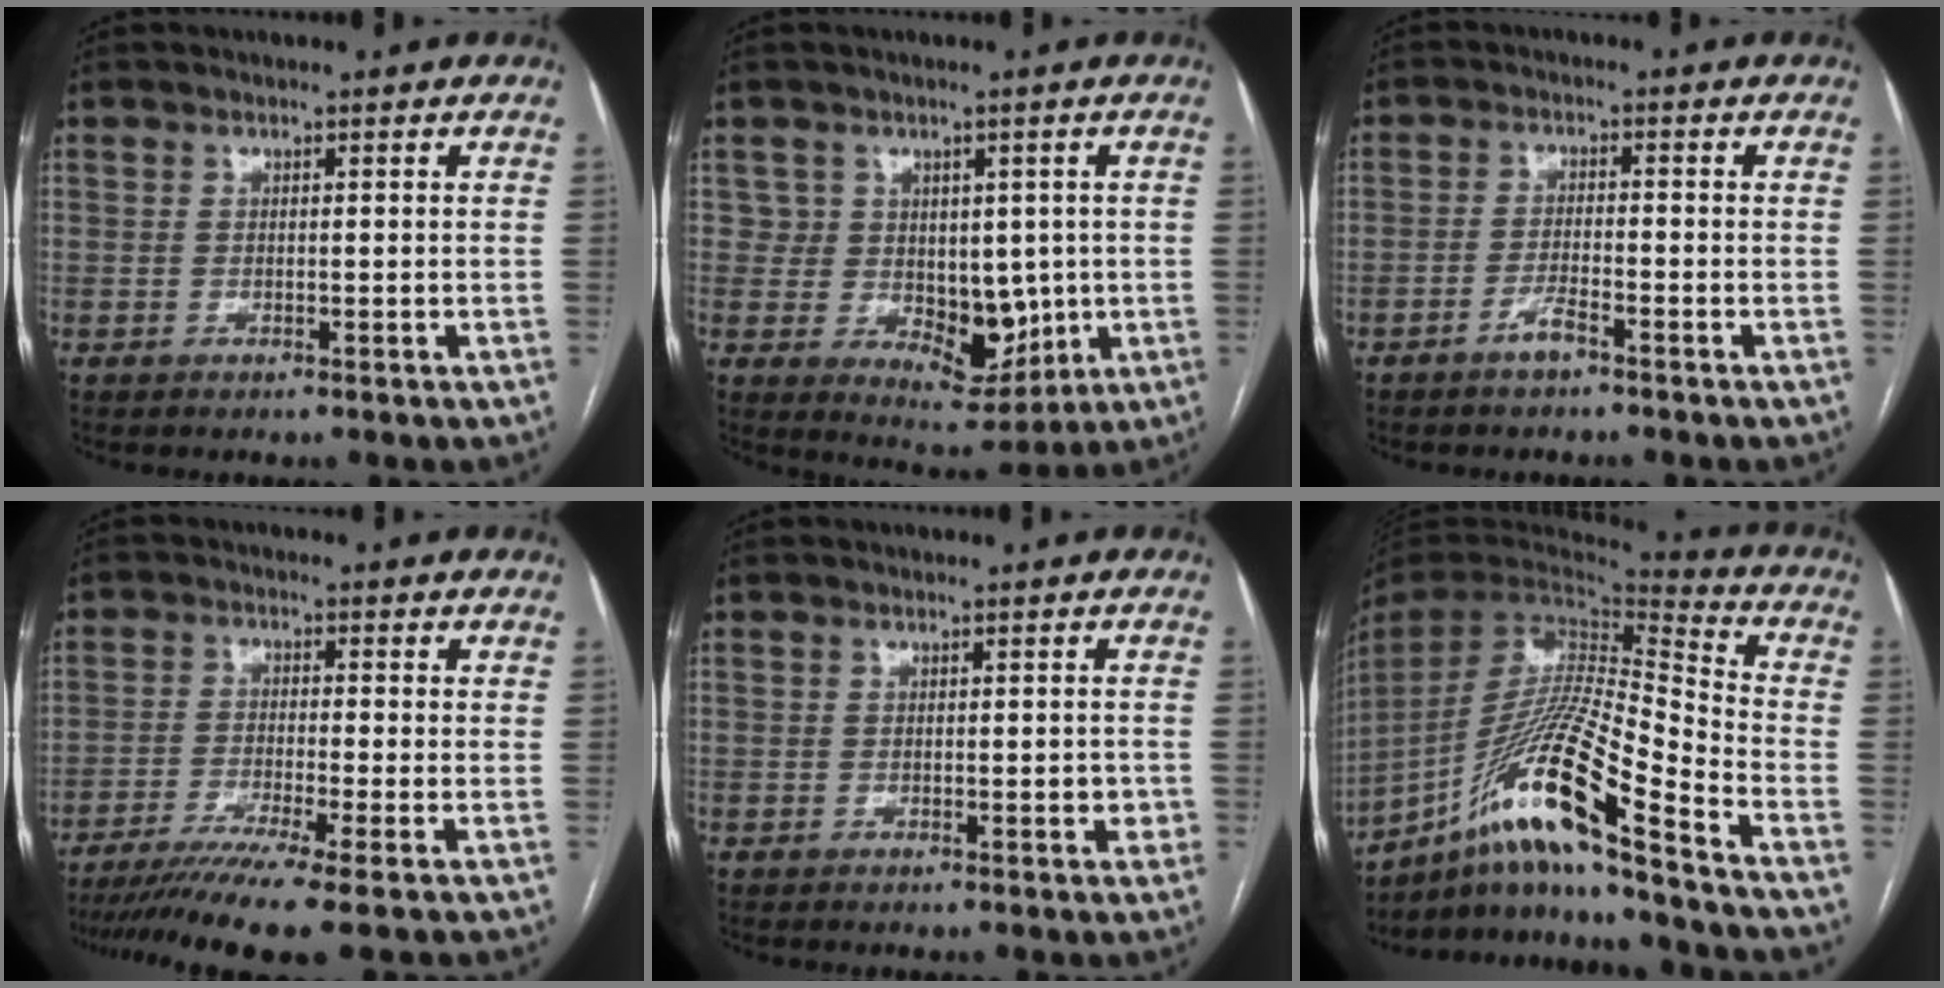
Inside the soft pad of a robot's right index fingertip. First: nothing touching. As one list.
[{"total": 7.6, "force": [0.3, 6.4, 4.2], "torque": [-0.046, 0.009, 0.025]}, {"total": 2.7, "force": [-2.1, 0.1, 1.8], "torque": [-0.035, 0.000, -0.041]}, {"total": 10.5, "force": [-8.1, -1.9, 6.3], "torque": [-0.093, -0.028, -0.129]}, {"total": 1.5, "force": [-0.4, 0.7, 1.3], "torque": [-0.016, 0.001, -0.003]}, {"total": 20.3, "force": [-13.8, -0.8, 14.9], "torque": [-0.319, -0.020, -0.261]}]